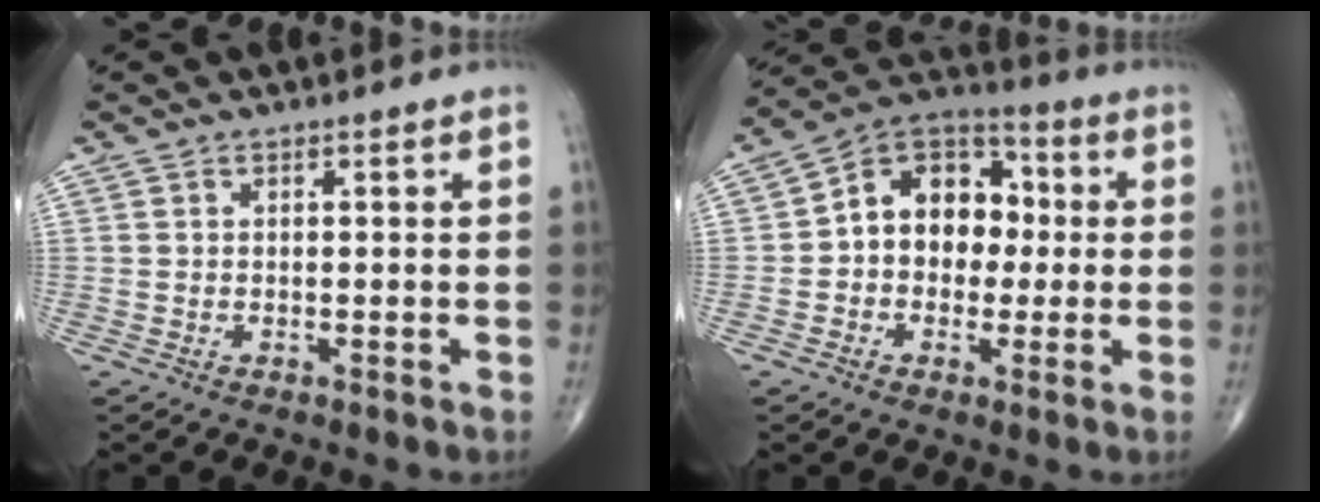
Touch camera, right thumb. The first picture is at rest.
{"total": 13.9, "force": [0.6, 10.4, 9.1], "torque": [-0.098, 0.034, -0.002]}